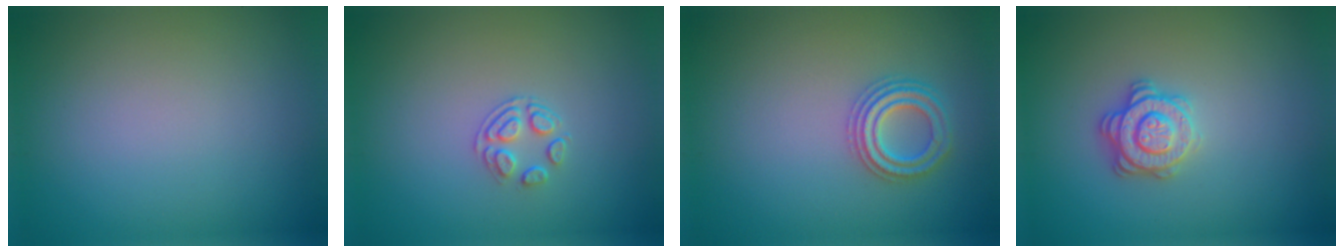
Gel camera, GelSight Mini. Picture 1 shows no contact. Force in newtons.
{"total": 1.8, "press": 1.2, "slide": 1.4}
{"total": 2.9, "press": 2.9, "slide": 0.5}
{"total": 2.9, "press": 2.8, "slide": 0.9}